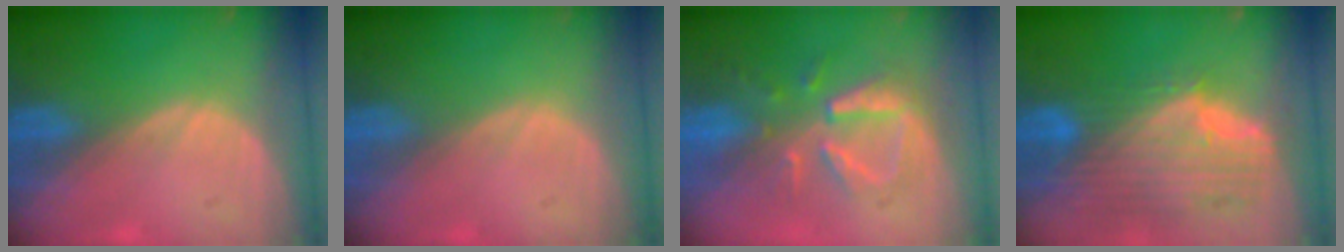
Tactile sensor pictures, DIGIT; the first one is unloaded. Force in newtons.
{"total": 0.0}
{"total": 7.8, "press": 7.6, "slide": 1.5}
{"total": 11.7, "press": 10.0, "slide": 6.1}